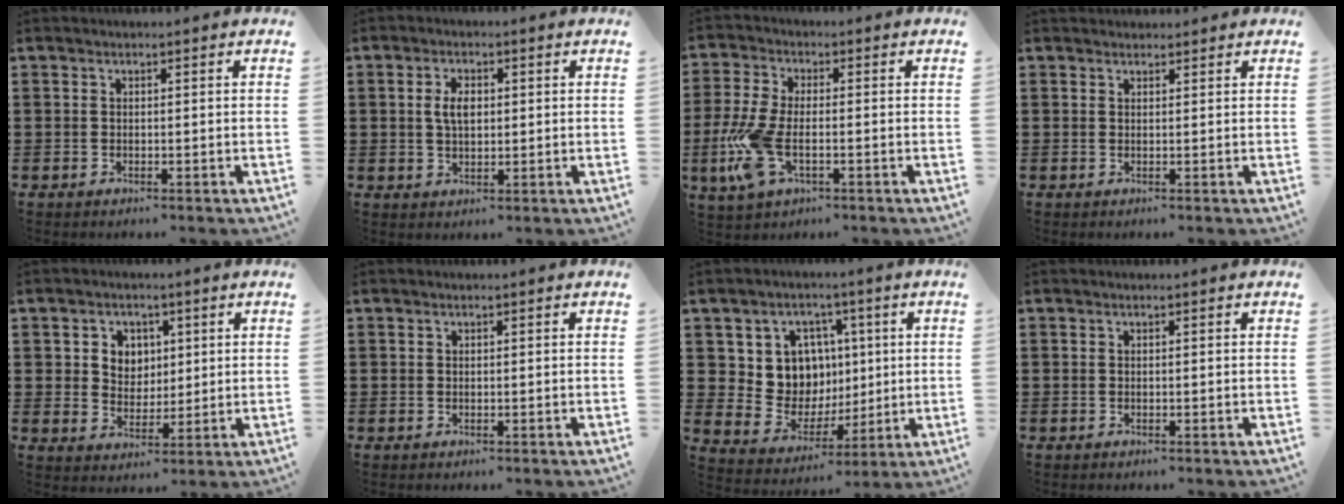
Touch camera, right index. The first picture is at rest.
{"total": 3.6, "force": [0.5, 1.8, 3.1], "torque": [-0.056, 0.005, 0.005]}
{"total": 8.7, "force": [-2.5, 4.1, 7.3], "torque": [-0.183, -0.016, -0.048]}
{"total": 1.0, "force": [0.9, 0.2, -0.1], "torque": [0.002, 0.001, 0.019]}
{"total": 4.1, "force": [1.4, 3.8, 0.8], "torque": [-0.029, 0.010, 0.021]}
{"total": 0.0}
{"total": 8.9, "force": [2.3, 8.2, 2.7], "torque": [-0.082, -0.009, 0.050]}
{"total": 0.0}